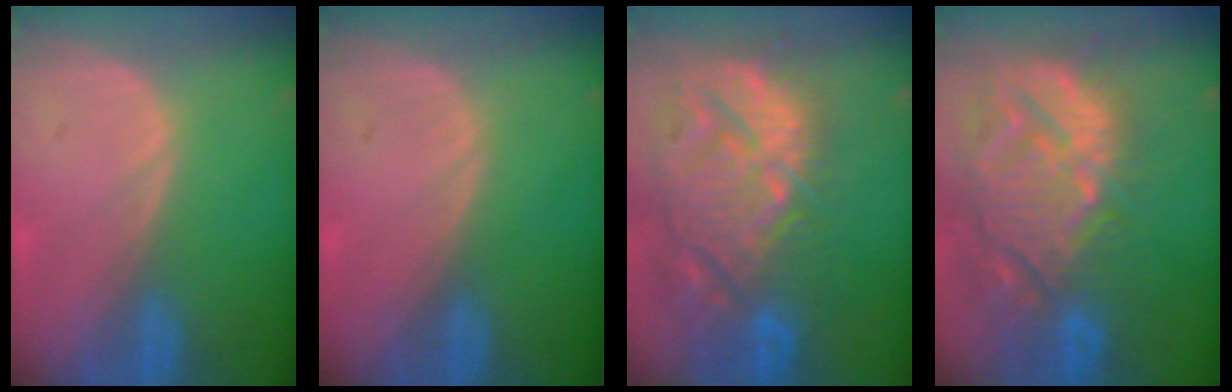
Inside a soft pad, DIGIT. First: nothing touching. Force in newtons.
{"total": 0.0}
{"total": 14.8, "press": 12.7, "slide": 7.6}
{"total": 14.7, "press": 12.6, "slide": 7.5}